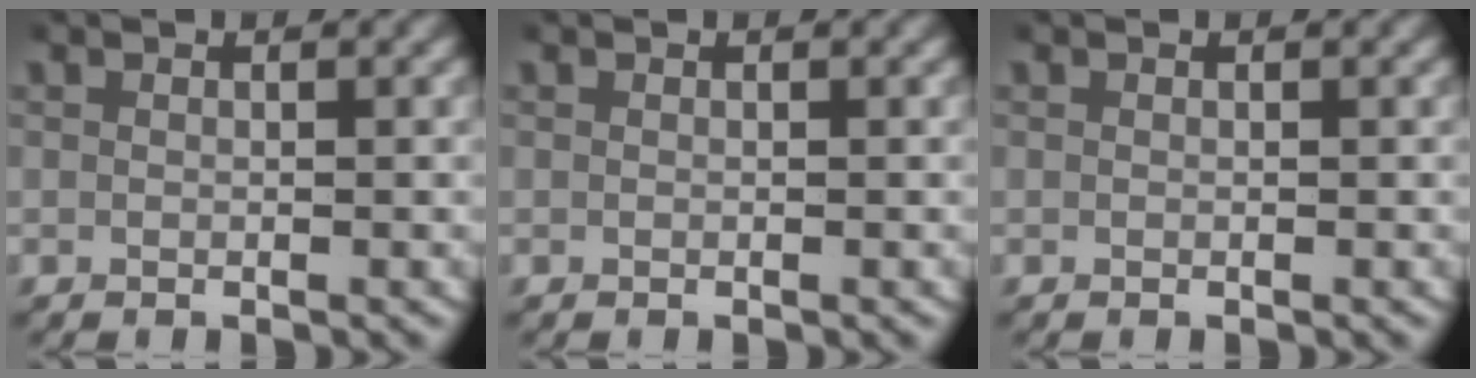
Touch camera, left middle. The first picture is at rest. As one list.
[{"total": 0.0}, {"total": 0.0}]